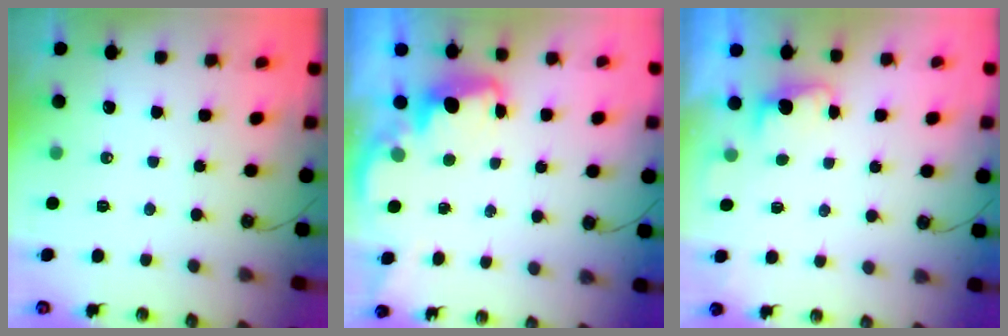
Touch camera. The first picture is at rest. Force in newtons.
{"total": 2.1, "press": 2.0, "slide": 0.6}
{"total": 1.9, "press": 1.6, "slide": 0.9}